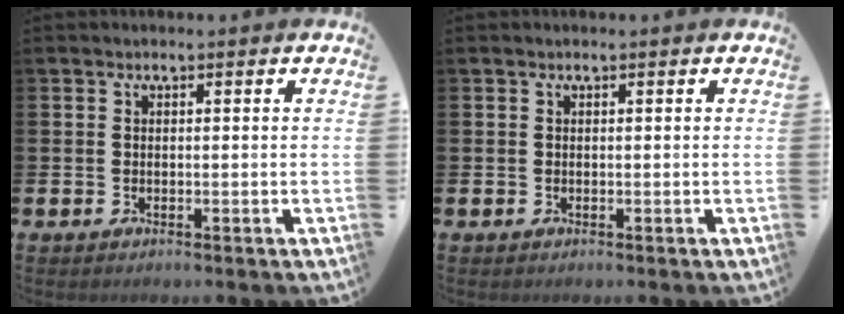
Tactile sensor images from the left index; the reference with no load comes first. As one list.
[{"total": 0.0}]